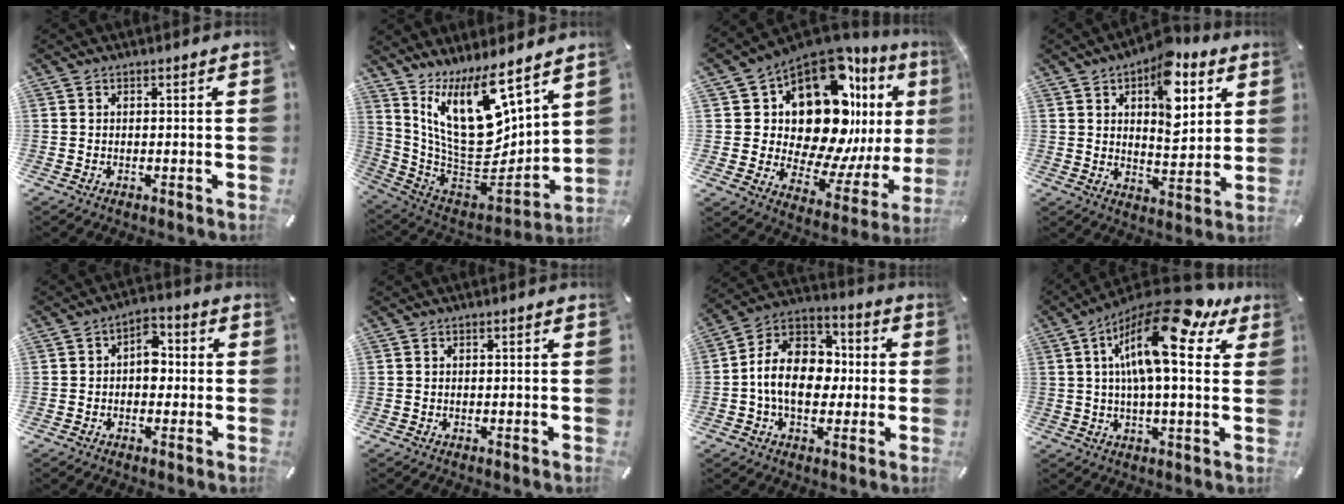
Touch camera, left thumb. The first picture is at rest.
{"total": 18.7, "force": [9.6, 8.8, 13.4], "torque": [-0.267, -0.088, 0.172]}
{"total": 22.0, "force": [9.0, 12.7, 15.6], "torque": [-0.269, -0.102, 0.151]}
{"total": 14.1, "force": [6.4, 8.1, 9.6], "torque": [-0.118, -0.027, 0.105]}
{"total": 6.0, "force": [-0.3, 4.2, 4.2], "torque": [-0.049, 0.006, -0.013]}
{"total": 0.0}
{"total": 13.8, "force": [-2.1, 10.5, 8.7], "torque": [-0.180, 0.019, -0.039]}
{"total": 19.2, "force": [8.9, 6.0, 15.9], "torque": [-0.277, -0.056, 0.136]}